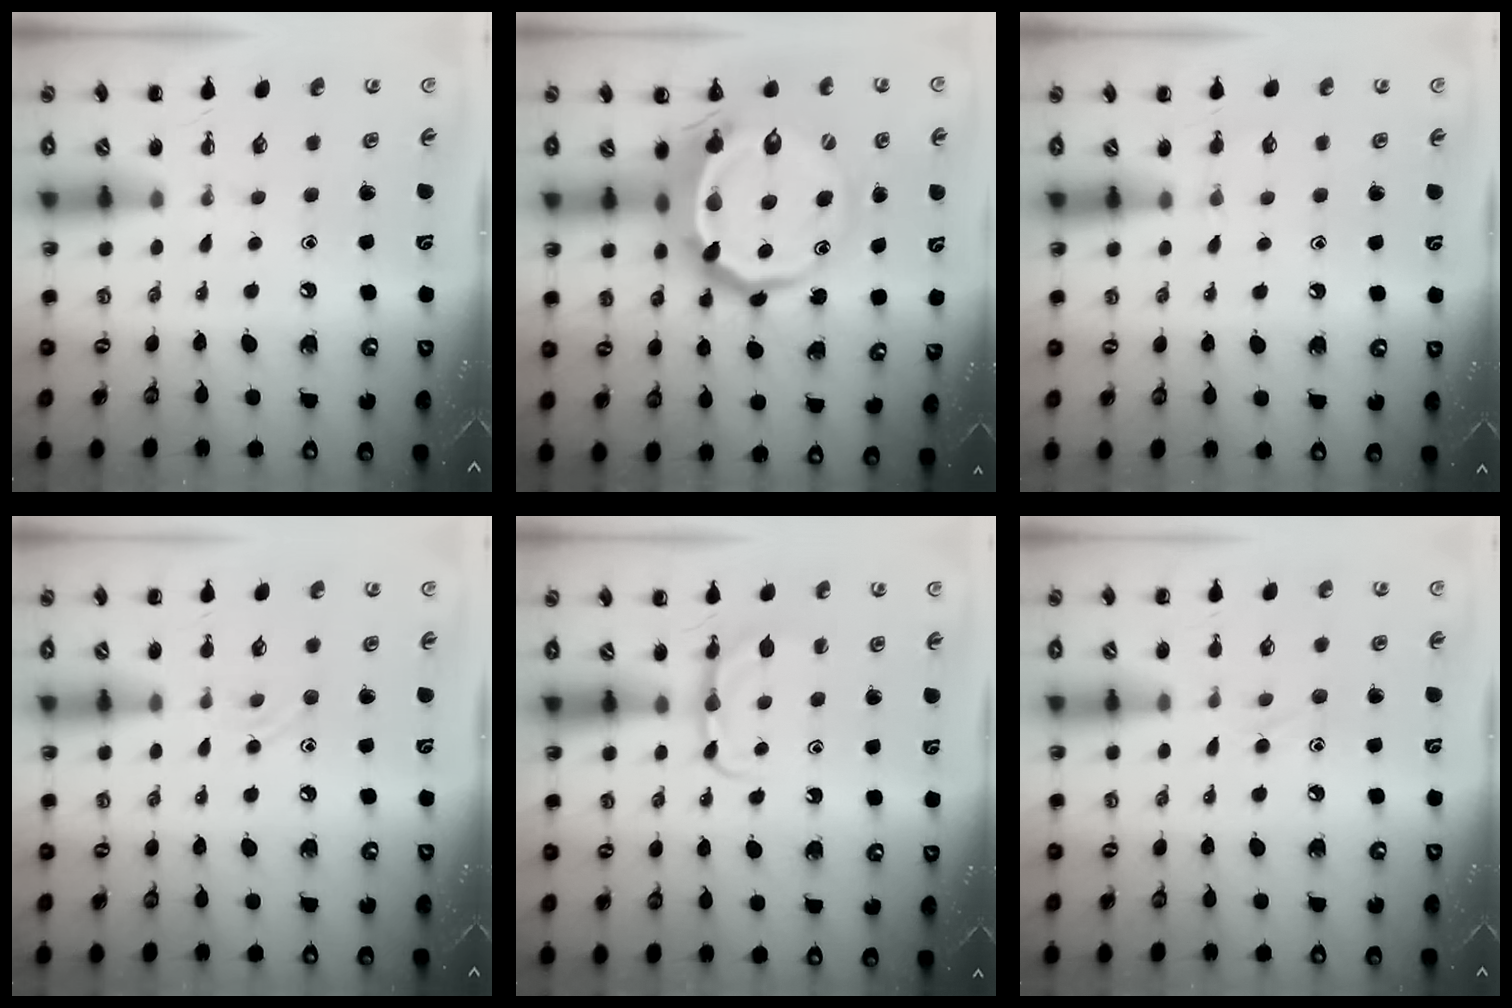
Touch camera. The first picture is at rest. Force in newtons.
{"total": 13.8, "press": 13.5, "slide": 2.9}
{"total": 3.4, "press": 3.2, "slide": 1.3}
{"total": 8.1, "press": 7.7, "slide": 2.6}
{"total": 5.0, "press": 4.8, "slide": 1.4}
{"total": 7.2, "press": 6.8, "slide": 2.4}